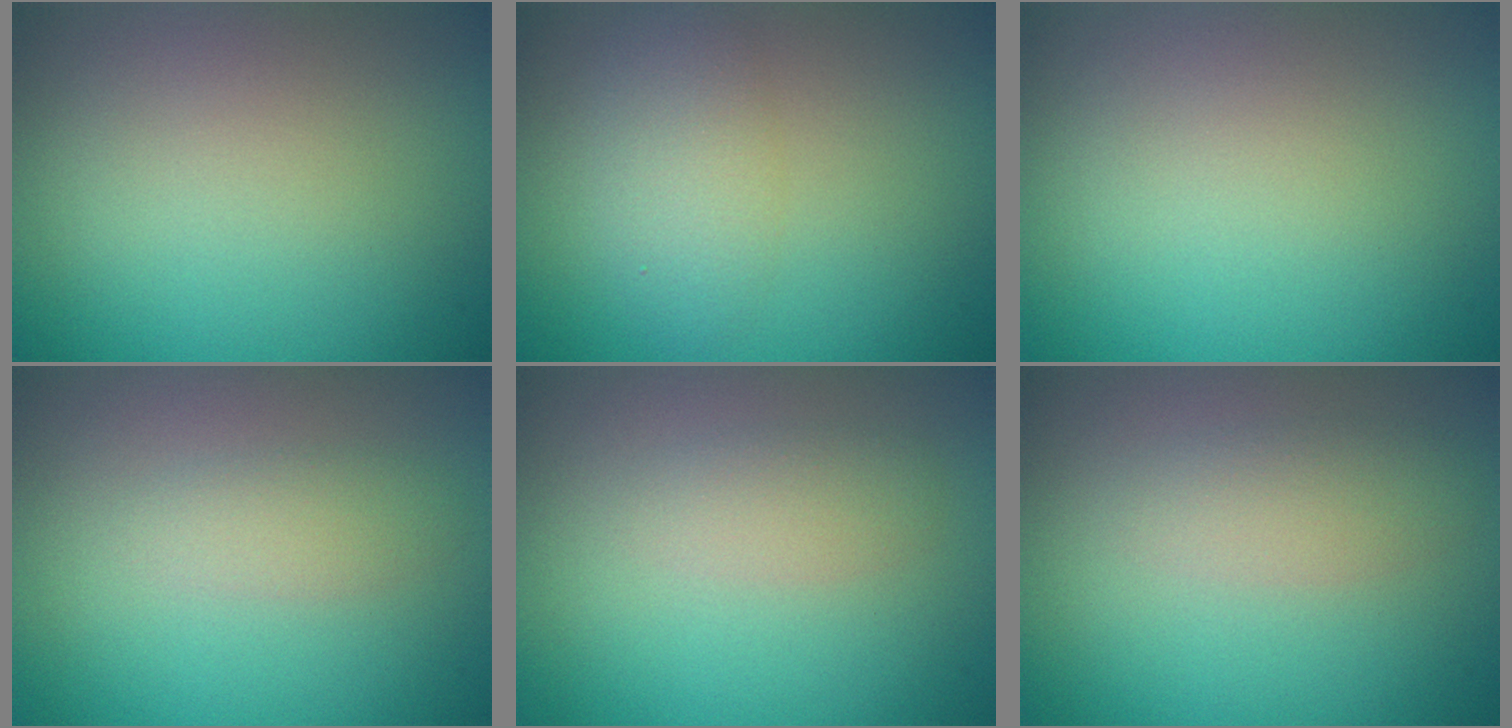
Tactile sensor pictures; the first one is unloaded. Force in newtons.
{"total": 2.8, "press": 2.8, "slide": 0.1}
{"total": 0.0}
{"total": 1.6, "press": 1.6, "slide": 0.0}
{"total": 1.9, "press": 1.9, "slide": 0.1}
{"total": 2.3, "press": 2.3, "slide": 0.1}